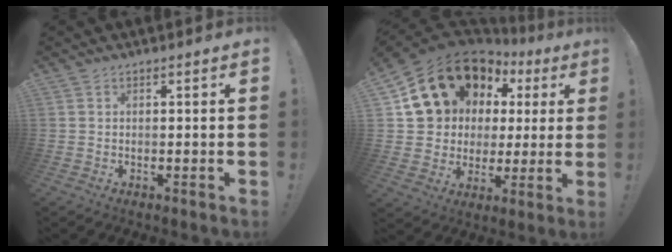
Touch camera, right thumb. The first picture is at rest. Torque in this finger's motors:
{"motor_torque": [0.39, 1.87, 0.54, -0.10, 0.37]}